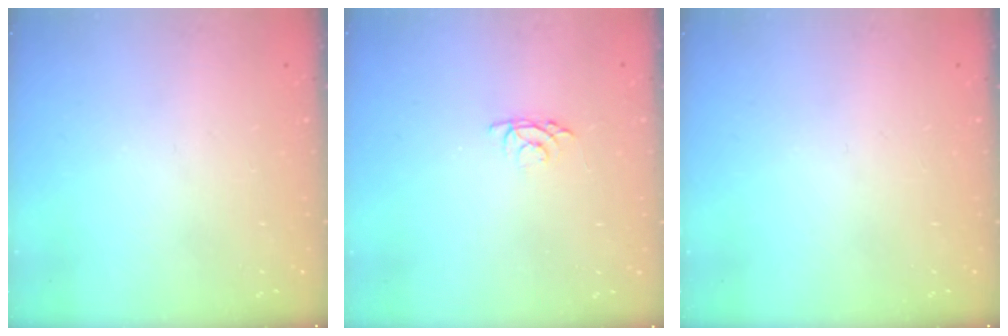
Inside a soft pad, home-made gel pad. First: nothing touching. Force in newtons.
{"total": 3.4, "press": 3.3, "slide": 0.5}
{"total": 0.0}